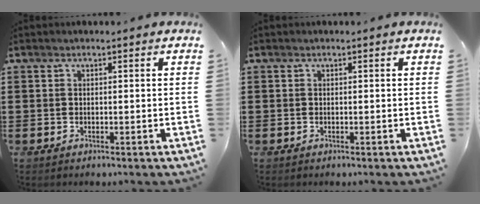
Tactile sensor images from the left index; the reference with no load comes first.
{"total": 0.0}